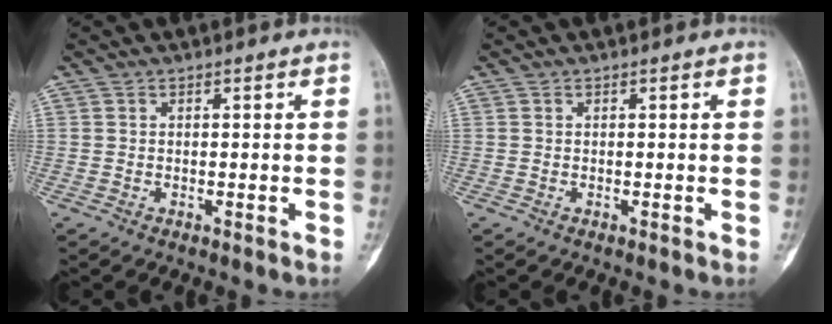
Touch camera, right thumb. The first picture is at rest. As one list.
[{"total": 0.0}]